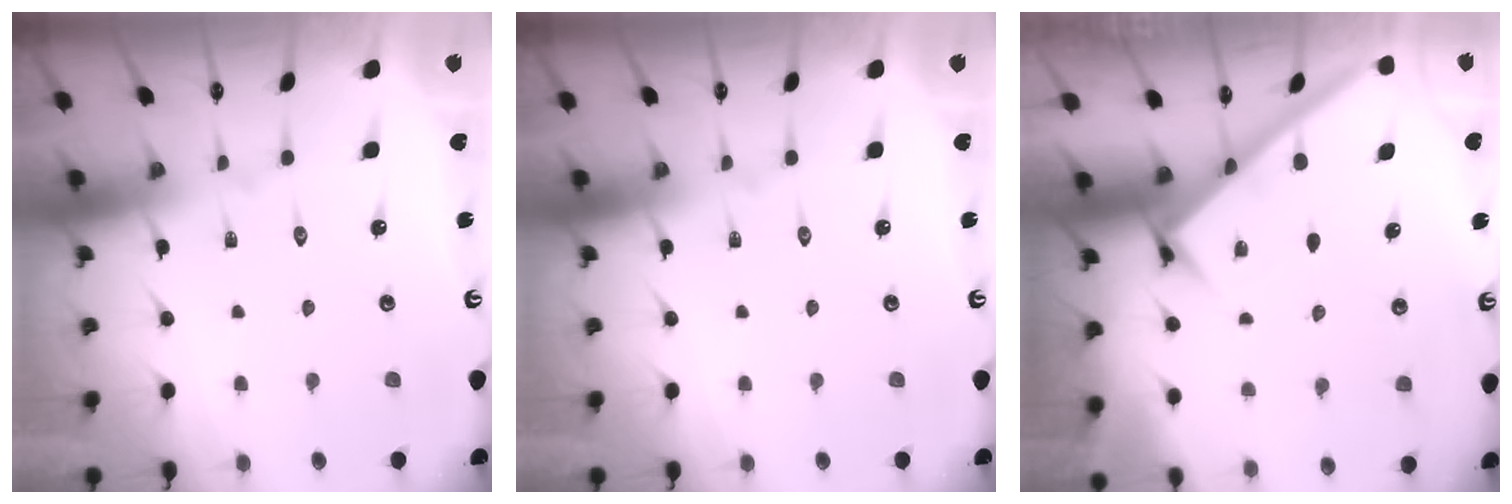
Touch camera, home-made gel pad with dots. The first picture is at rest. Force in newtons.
{"total": 0.0}
{"total": 2.9, "press": 2.9, "slide": 0.2}